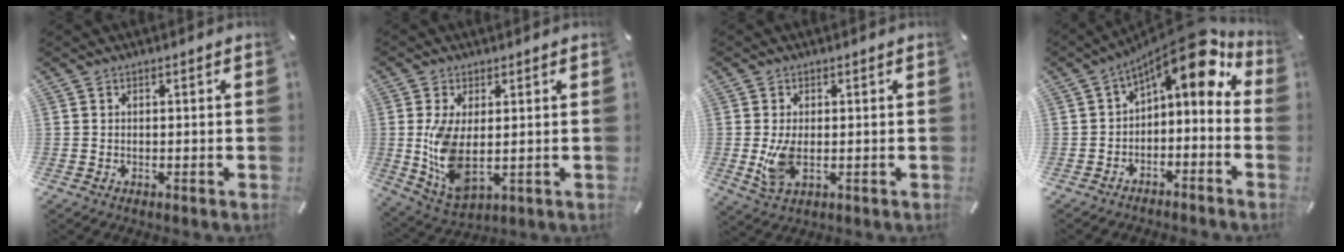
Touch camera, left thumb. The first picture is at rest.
{"total": 10.2, "force": [0.6, 5.2, 8.8], "torque": [-0.197, -0.020, 0.013]}
{"total": 6.2, "force": [-0.2, 3.4, 5.2], "torque": [-0.108, -0.010, -0.009]}
{"total": 11.7, "force": [6.5, 5.0, 8.3], "torque": [-0.117, -0.055, 0.109]}